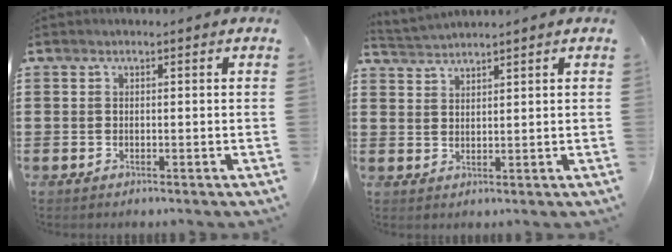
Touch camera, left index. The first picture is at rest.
{"total": 1.9, "force": [1.8, -0.2, -0.2], "torque": [-0.003, -0.002, 0.036]}